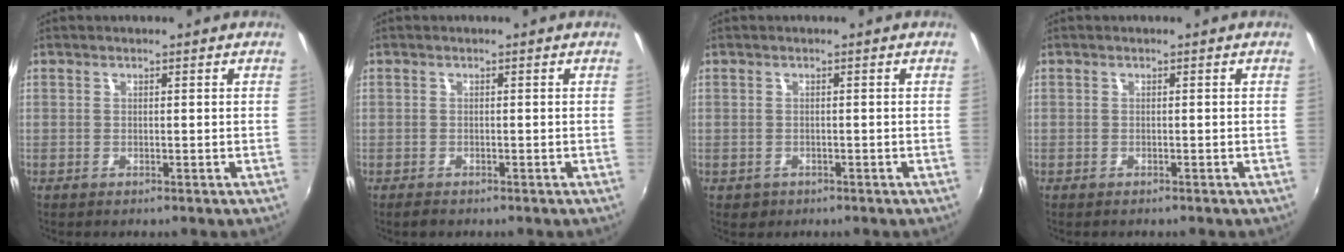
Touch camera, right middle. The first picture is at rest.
{"total": 1.5, "force": [-1.1, 0.8, 0.3], "torque": [-0.009, -0.004, -0.020]}
{"total": 1.9, "force": [-0.8, 1.6, 0.6], "torque": [-0.014, -0.005, -0.010]}
{"total": 0.7, "force": [-0.6, 0.3, 0.1], "torque": [-0.004, -0.003, -0.011]}